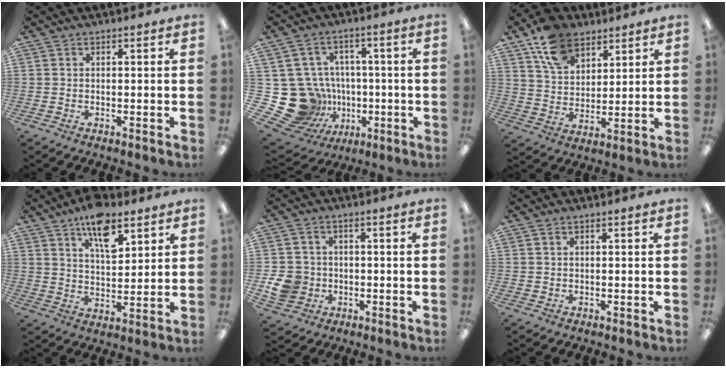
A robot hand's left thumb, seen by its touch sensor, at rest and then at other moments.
{"total": 17.8, "force": [-2.9, 16.4, 6.3], "torque": [-0.136, 0.006, -0.010]}
{"total": 13.3, "force": [8.3, 8.5, 5.9], "torque": [-0.113, -0.027, 0.160]}
{"total": 11.7, "force": [7.4, 5.4, 7.2], "torque": [-0.110, -0.031, 0.128]}
{"total": 7.5, "force": [-1.3, 6.8, 2.8], "torque": [-0.073, 0.016, -0.022]}
{"total": 0.7, "force": [0.4, 0.5, 0.2], "torque": [-0.004, 0.003, 0.007]}